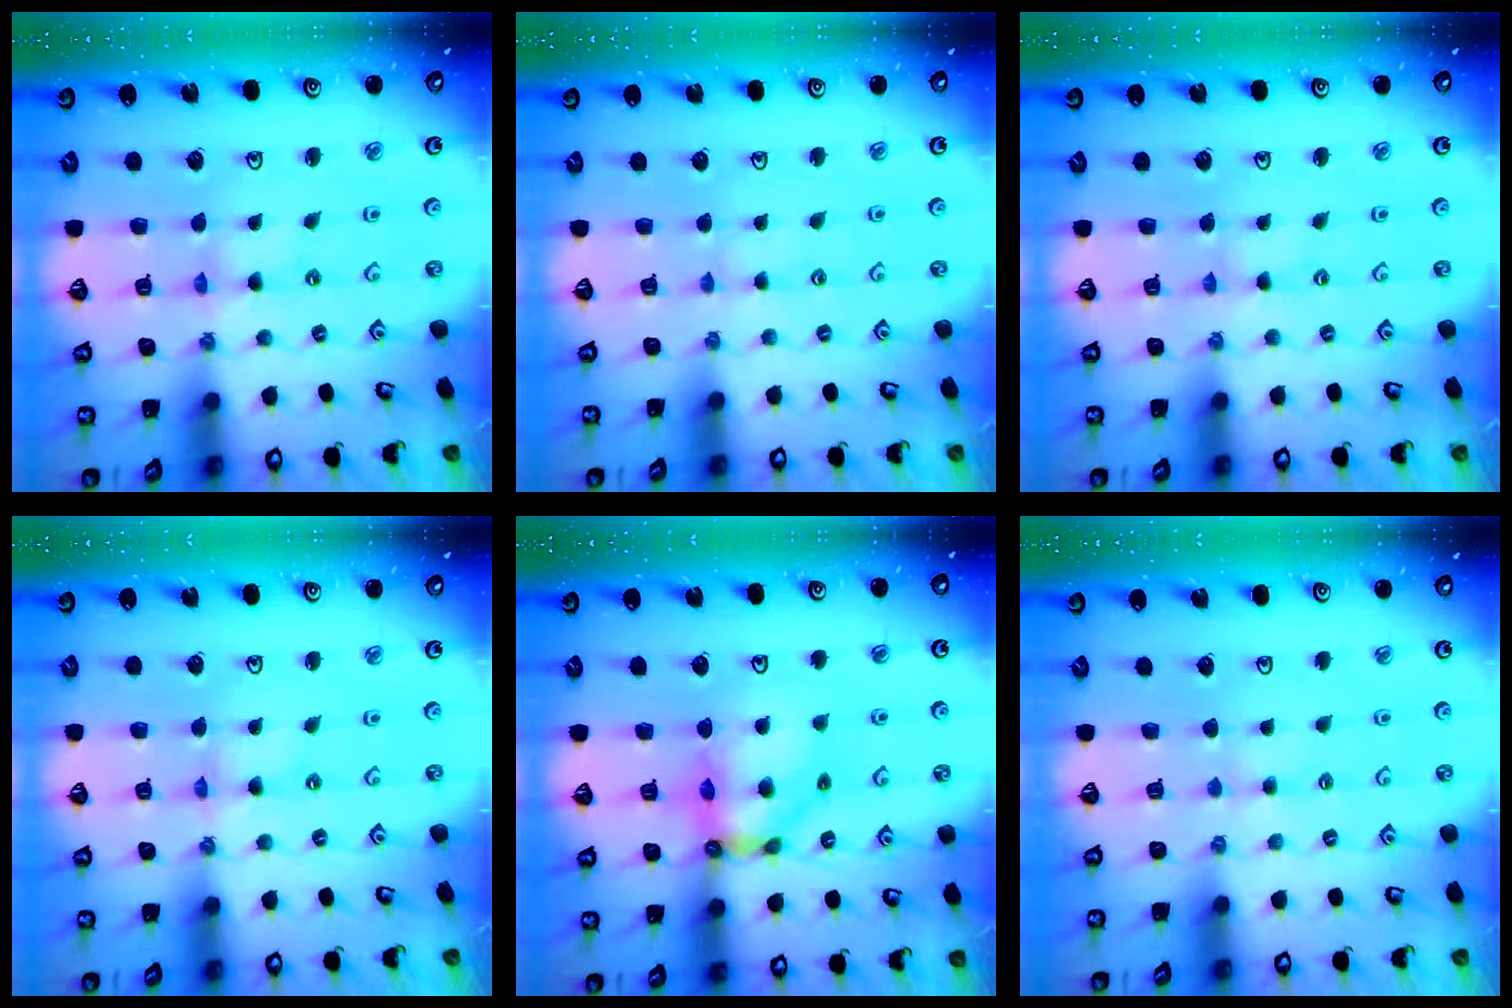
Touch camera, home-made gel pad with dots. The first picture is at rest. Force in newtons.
{"total": 1.2, "press": 1.2, "slide": 0.2}
{"total": 0.0}
{"total": 0.8, "press": 0.7, "slide": 0.2}
{"total": 11.3, "press": 11.2, "slide": 1.5}
{"total": 1.9, "press": 1.9, "slide": 0.4}